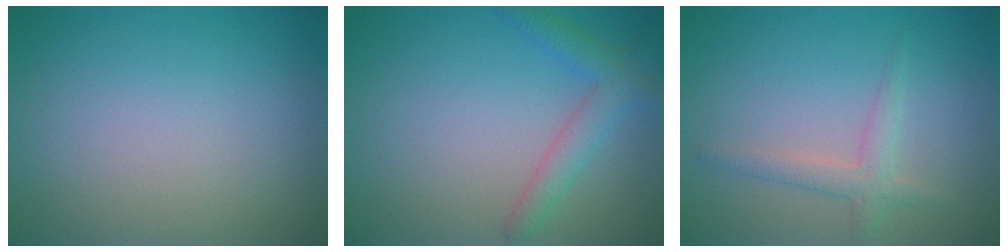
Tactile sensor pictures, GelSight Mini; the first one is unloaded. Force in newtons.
{"total": 2.7, "press": 2.7, "slide": 0.2}
{"total": 2.0, "press": 2.0, "slide": 0.1}